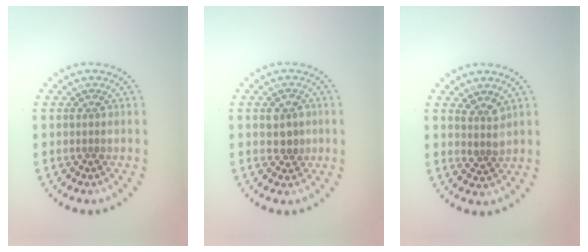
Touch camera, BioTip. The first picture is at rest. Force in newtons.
{"total": 2.1, "press": 2.1, "slide": 0.5}
{"total": 1.7, "press": 1.3, "slide": 1.0}